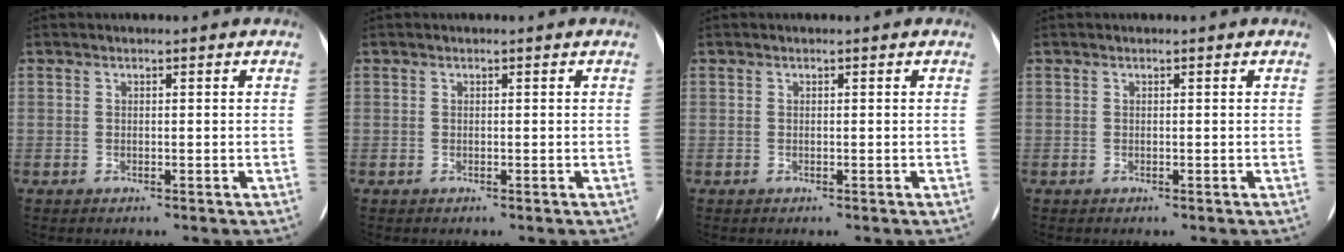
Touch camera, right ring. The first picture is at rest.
{"total": 0.0}
{"total": 0.0}
{"total": 0.0}